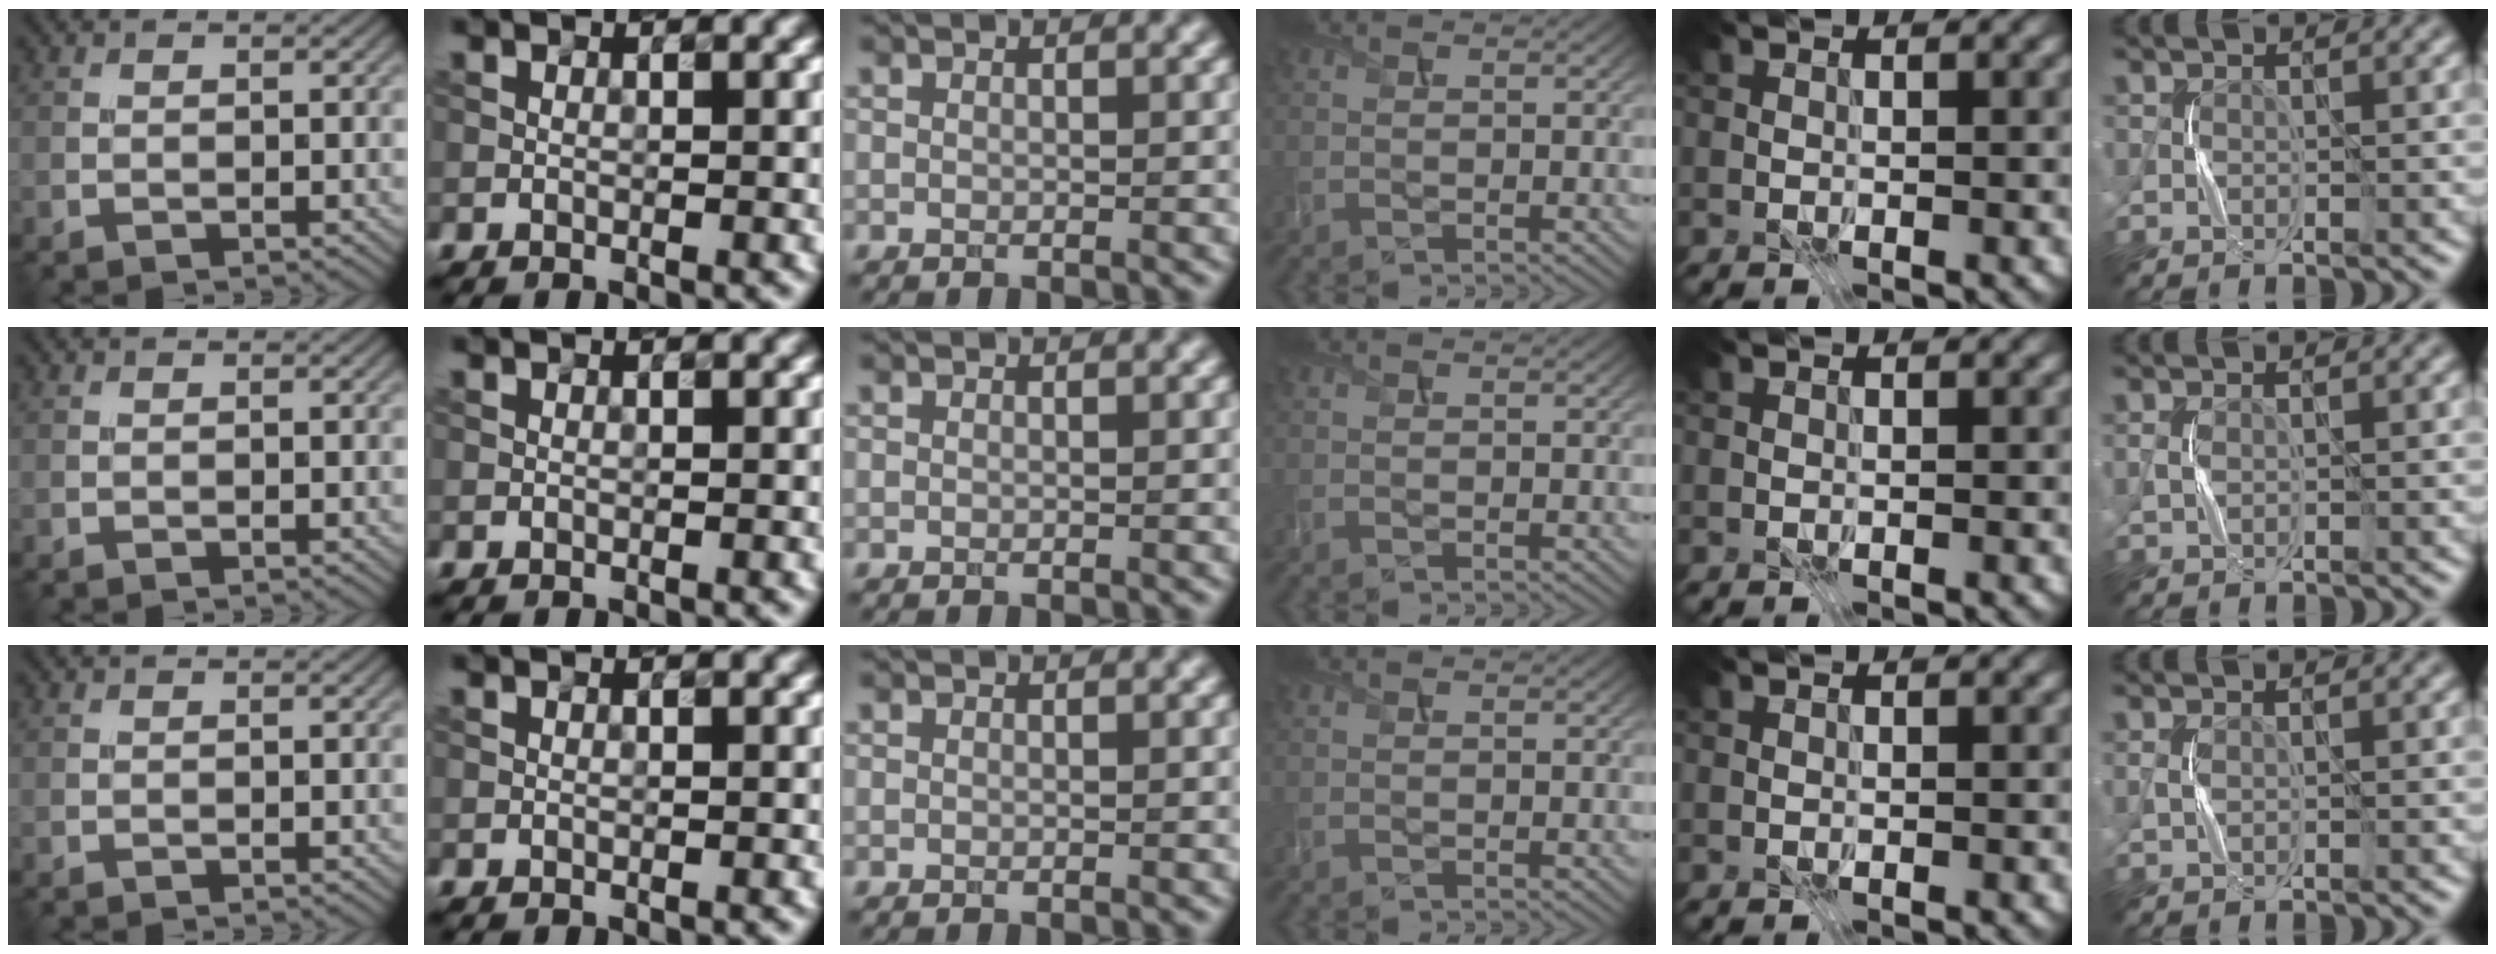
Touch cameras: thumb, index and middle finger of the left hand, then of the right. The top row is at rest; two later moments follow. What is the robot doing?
{"motion": "press", "object": "stapler"}